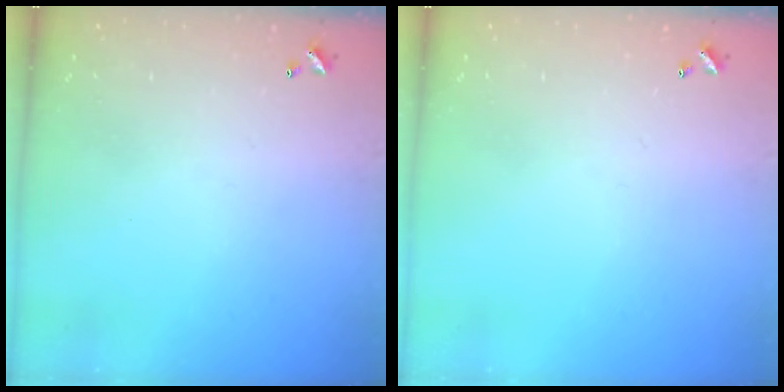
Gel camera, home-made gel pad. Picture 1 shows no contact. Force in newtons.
{"total": 0.0}